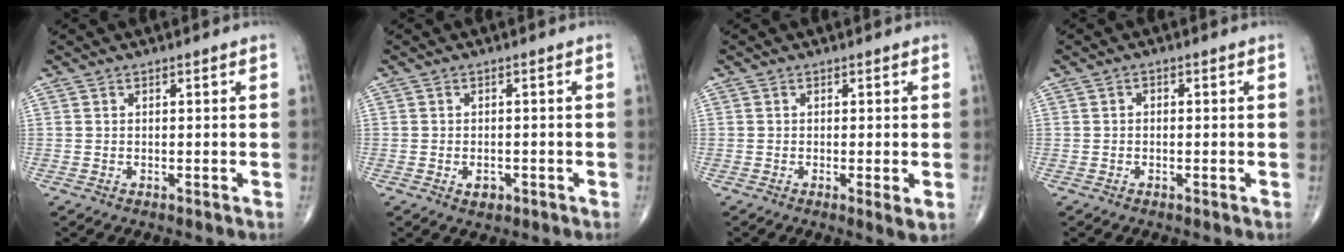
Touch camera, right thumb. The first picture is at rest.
{"total": 2.3, "force": [-1.0, 1.5, 1.4], "torque": [-0.016, 0.002, -0.010]}
{"total": 2.3, "force": [-0.4, 0.3, 2.2], "torque": [-0.042, -0.010, -0.009]}
{"total": 0.7, "force": [-0.2, 0.5, 0.4], "torque": [0.000, 0.000, -0.008]}